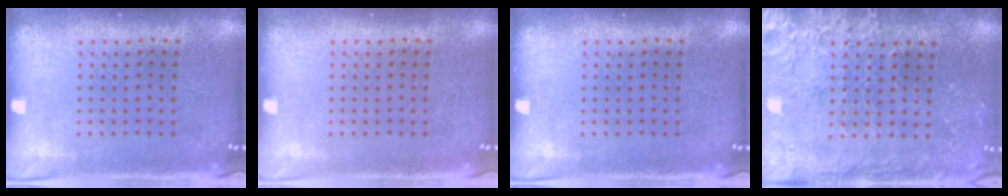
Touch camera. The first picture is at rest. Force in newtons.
{"total": 0.0}
{"total": 0.0}
{"total": 3.4, "press": 3.2, "slide": 1.1}